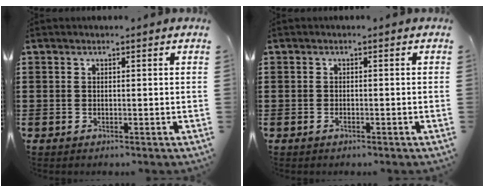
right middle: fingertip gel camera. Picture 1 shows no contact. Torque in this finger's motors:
{"motor_torque": [1.12, 0.38, 0.11, 0.02]}